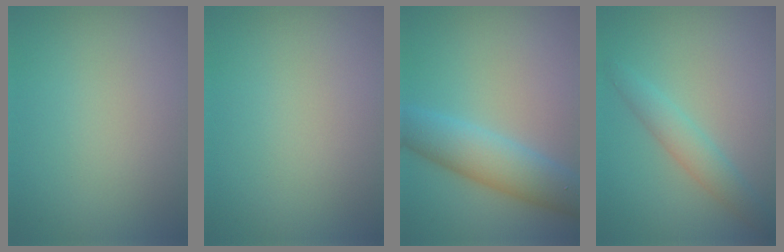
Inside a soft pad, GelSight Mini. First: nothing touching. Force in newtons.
{"total": 0.0}
{"total": 5.7, "press": 5.7, "slide": 0.0}
{"total": 2.6, "press": 2.6, "slide": 0.0}